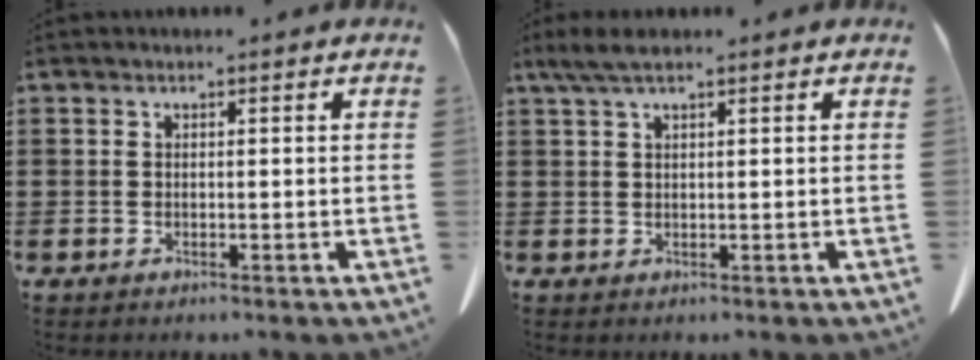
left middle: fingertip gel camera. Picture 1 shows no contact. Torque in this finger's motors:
{"motor_torque": [0.47, -0.20, 0.04, 0.03]}